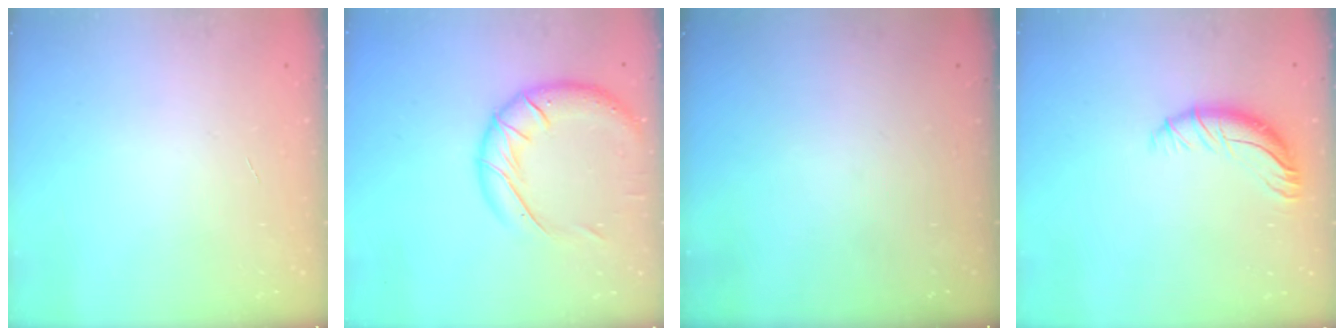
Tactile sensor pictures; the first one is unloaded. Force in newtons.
{"total": 16.6, "press": 16.4, "slide": 2.7}
{"total": 0.0}
{"total": 9.3, "press": 9.2, "slide": 1.4}